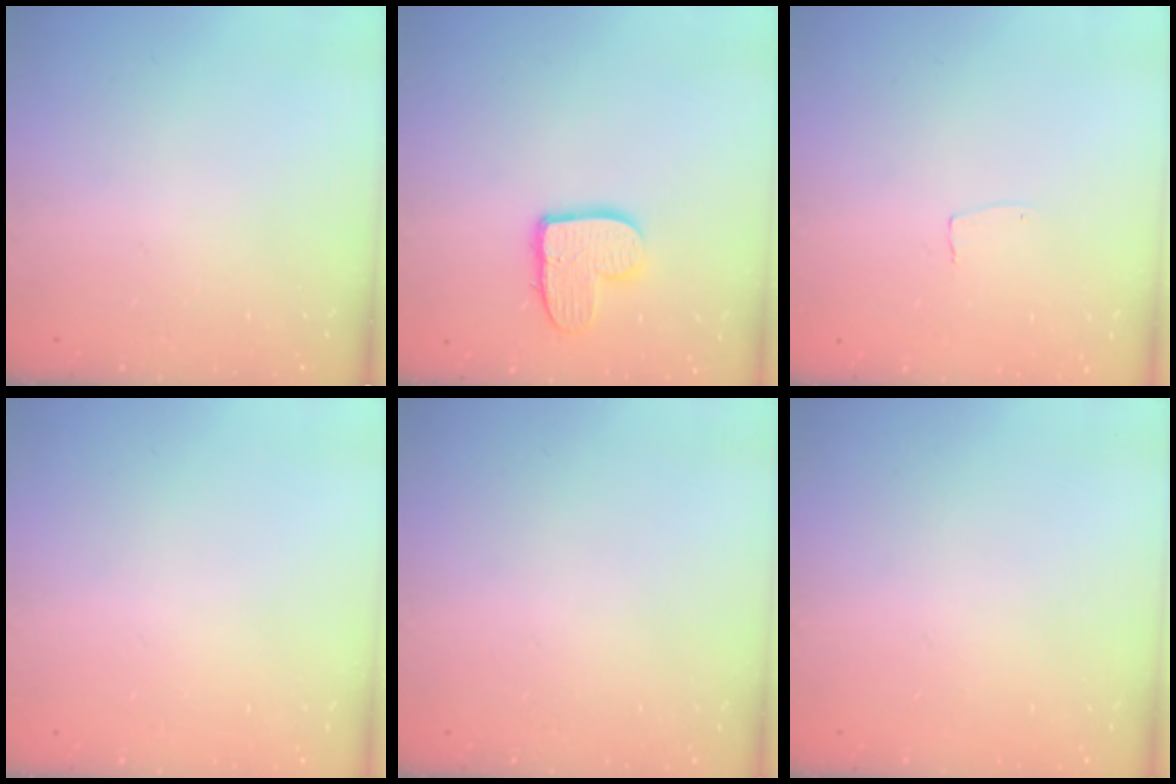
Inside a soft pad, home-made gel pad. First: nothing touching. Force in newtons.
{"total": 10.9, "press": 10.8, "slide": 0.7}
{"total": 3.0, "press": 3.0, "slide": 0.2}
{"total": 0.0}
{"total": 0.0}
{"total": 0.0}